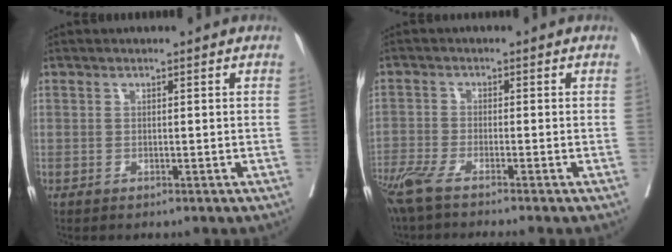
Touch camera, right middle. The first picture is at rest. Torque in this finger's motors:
{"motor_torque": [1.15, -0.98, 0.23, 0.13]}